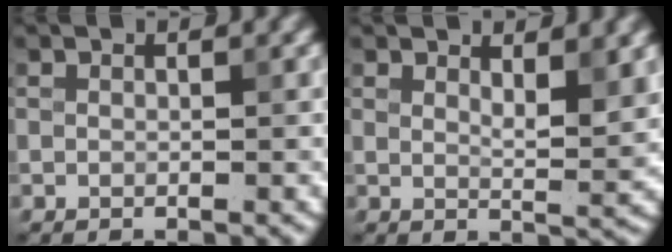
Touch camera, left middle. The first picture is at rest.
{"total": 3.1, "force": [1.9, 0.7, 2.3], "torque": [-0.032, -0.007, 0.033]}